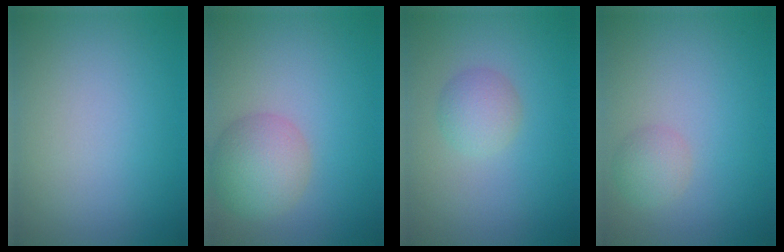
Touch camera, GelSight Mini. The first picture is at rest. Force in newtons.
{"total": 4.5, "press": 4.5, "slide": 0.2}
{"total": 2.2, "press": 2.2, "slide": 0.2}
{"total": 1.7, "press": 1.7, "slide": 0.1}